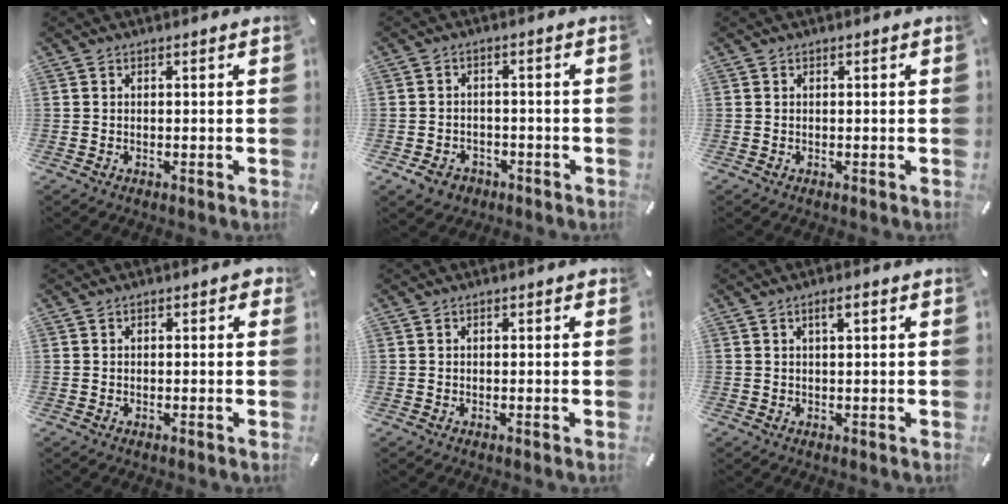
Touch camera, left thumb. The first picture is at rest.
{"total": 4.7, "force": [-2.5, 3.7, 1.5], "torque": [-0.036, 0.010, -0.048]}
{"total": 0.0}
{"total": 1.5, "force": [0.2, 1.0, 1.1], "torque": [-0.012, 0.003, 0.000]}
{"total": 0.7, "force": [0.1, 0.5, 0.4], "torque": [-0.007, 0.005, 0.000]}
{"total": 2.7, "force": [1.0, 0.8, 2.4], "torque": [-0.041, 0.002, 0.014]}